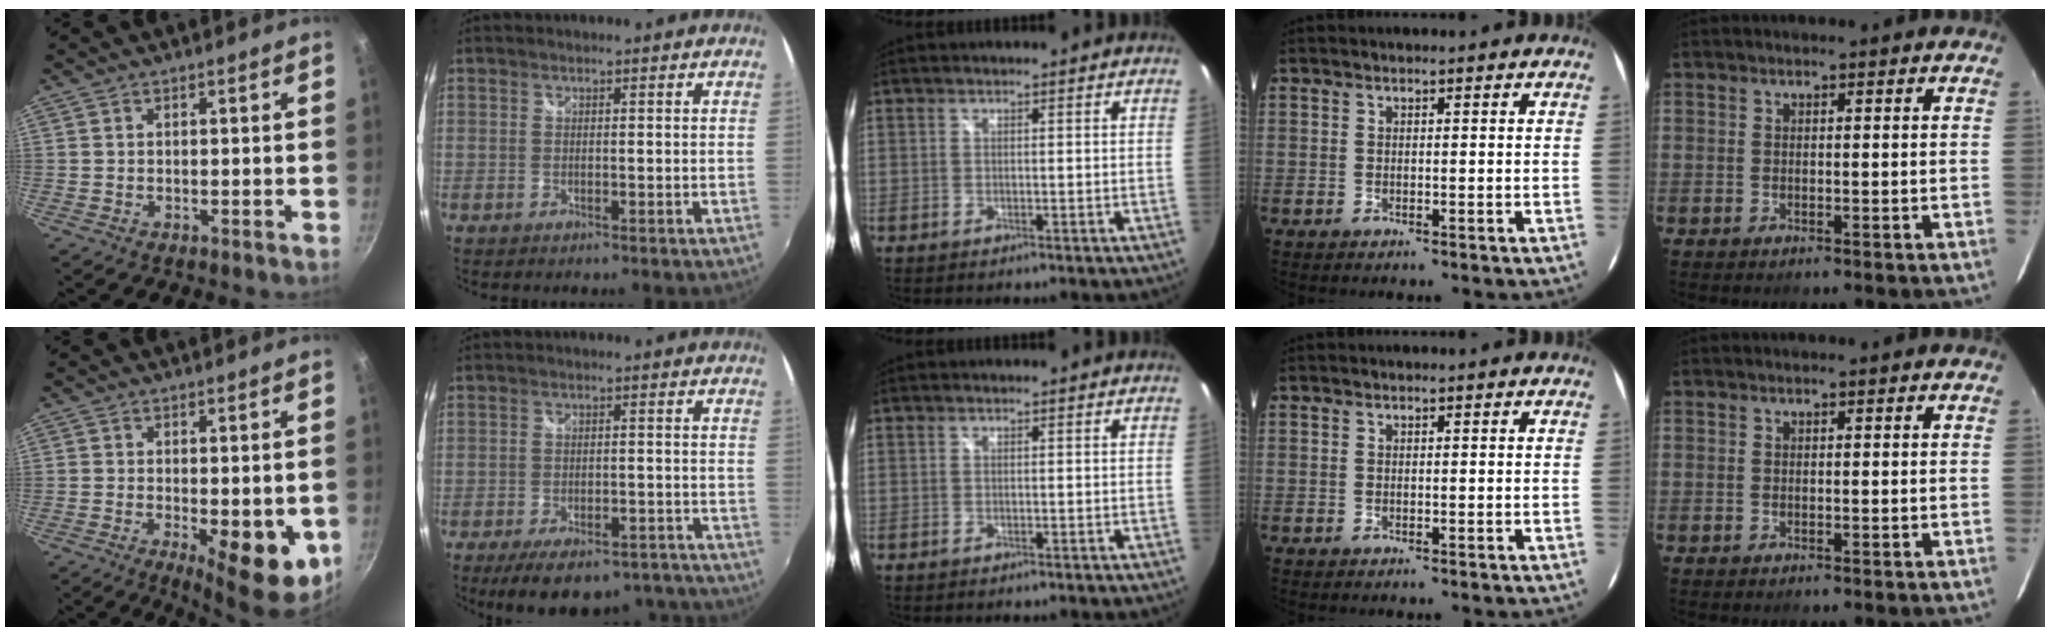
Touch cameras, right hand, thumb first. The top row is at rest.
{"thumb": {"total": 12.1, "force": [-3.1, 4.6, 10.8], "torque": [-0.118, -0.004, -0.029]}, "index": {"total": 15.9, "force": [-13.0, 6.1, 6.7], "torque": [-0.129, 0.005, -0.163]}}